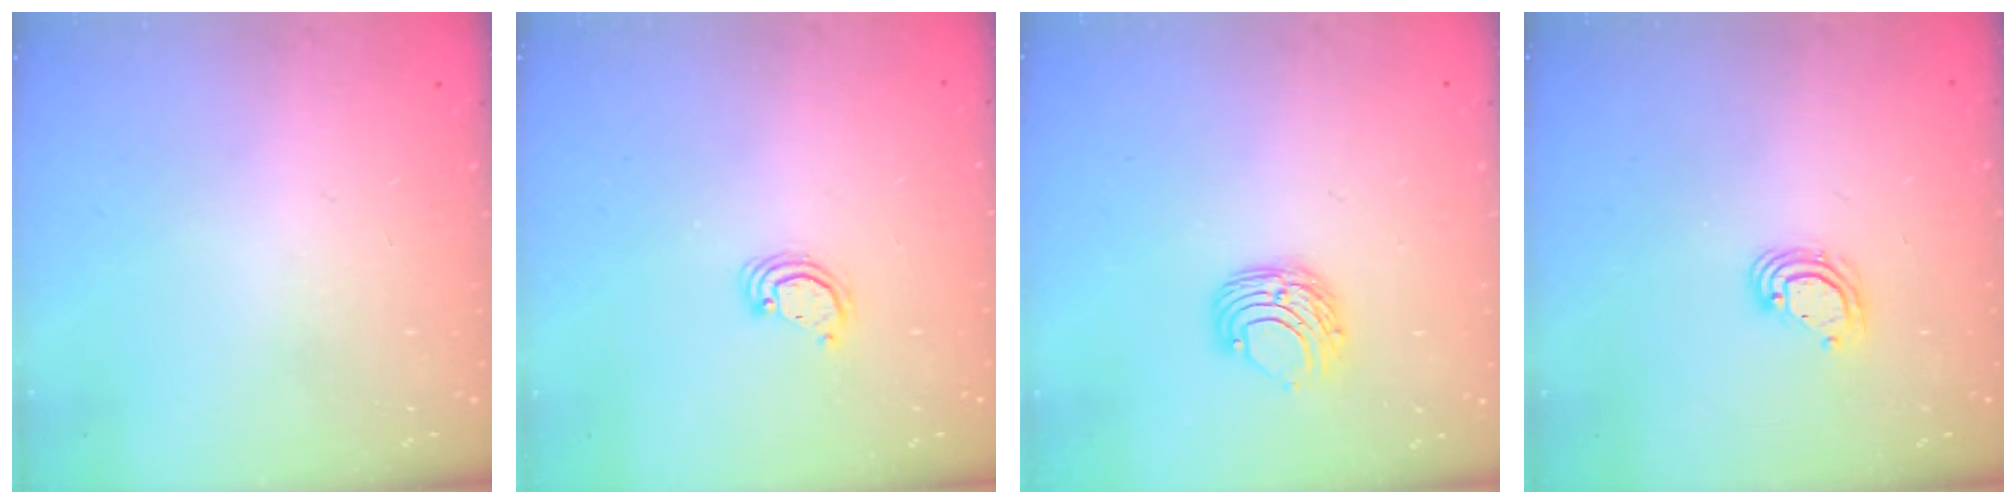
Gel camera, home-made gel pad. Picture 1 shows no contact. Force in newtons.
{"total": 2.5, "press": 2.5, "slide": 0.2}
{"total": 6.7, "press": 6.7, "slide": 0.5}
{"total": 5.7, "press": 5.7, "slide": 0.5}